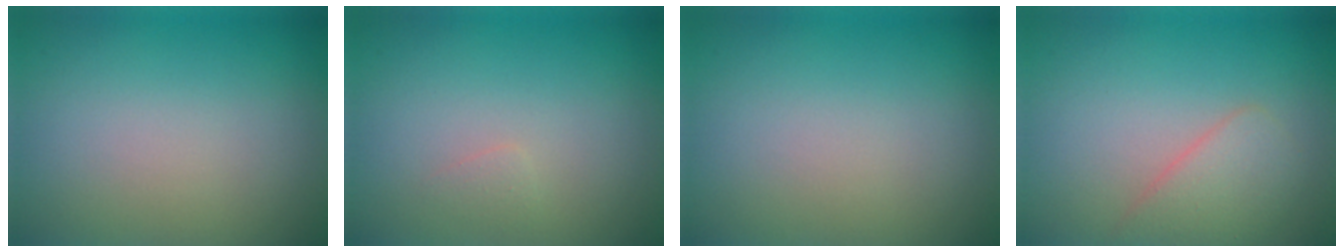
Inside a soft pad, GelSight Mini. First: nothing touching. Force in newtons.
{"total": 0.6, "press": 0.6, "slide": 0.1}
{"total": 0.0}
{"total": 2.6, "press": 2.6, "slide": 0.1}